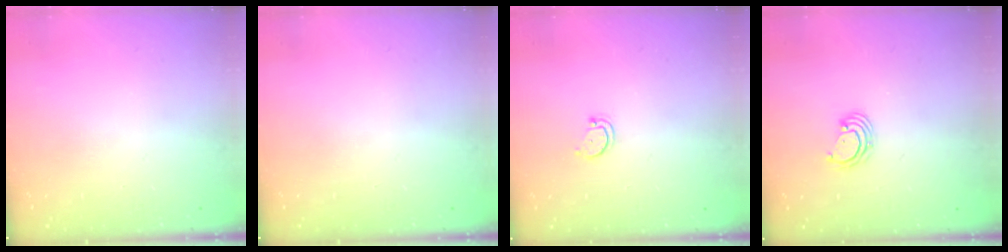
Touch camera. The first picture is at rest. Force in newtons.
{"total": 0.0}
{"total": 2.3, "press": 2.3, "slide": 0.4}
{"total": 2.4, "press": 2.4, "slide": 0.2}